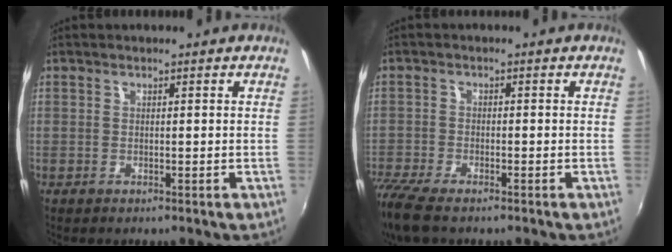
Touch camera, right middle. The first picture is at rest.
{"total": 9.1, "force": [-7.0, 2.5, 5.2], "torque": [-0.139, -0.039, -0.135]}